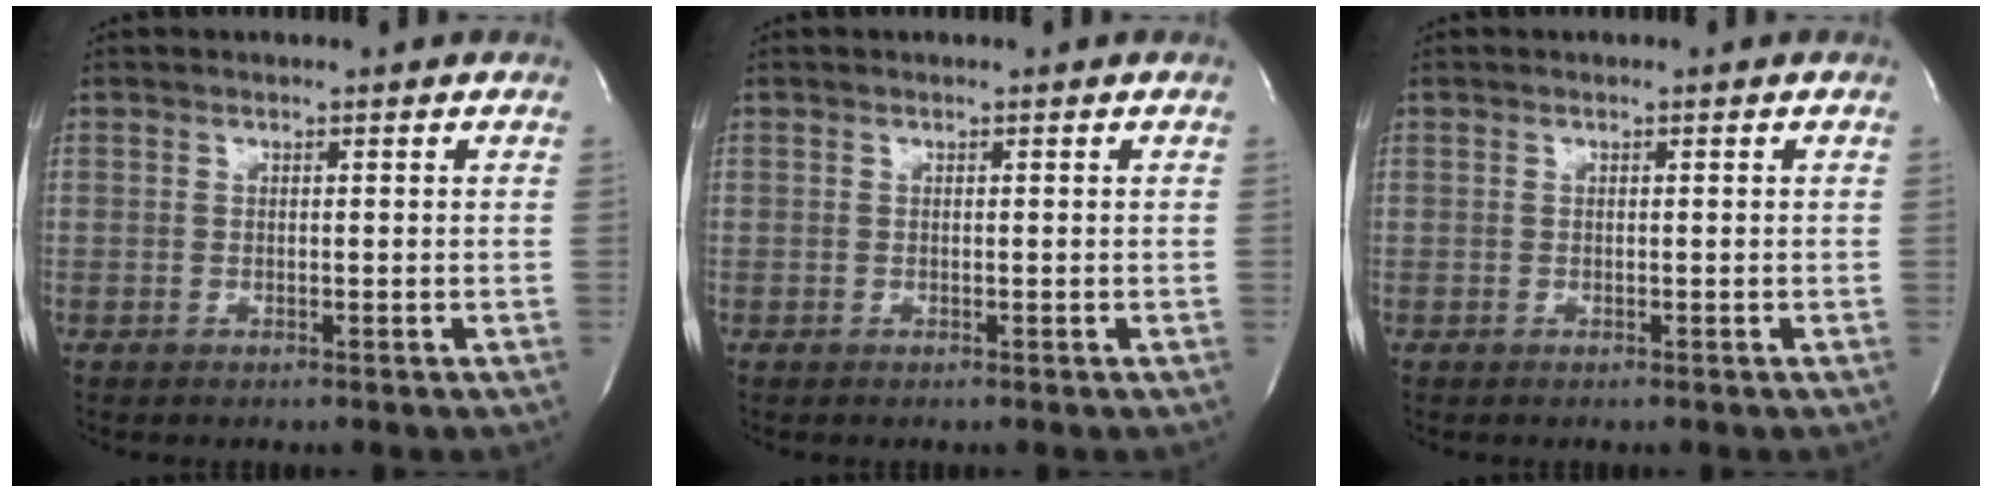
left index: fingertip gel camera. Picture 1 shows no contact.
{"total": 0.0}
{"total": 0.0}